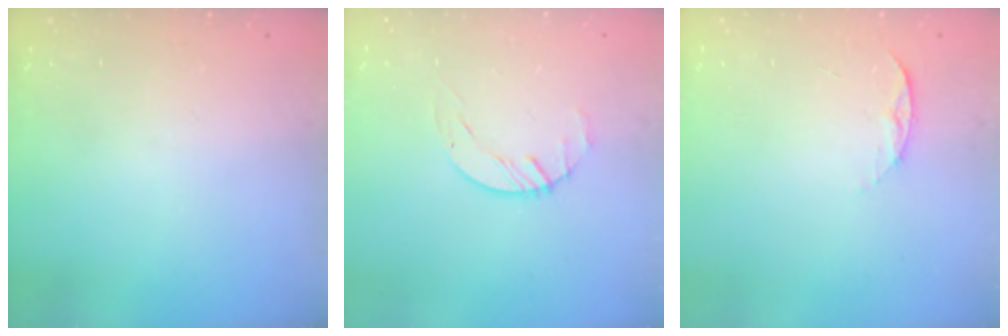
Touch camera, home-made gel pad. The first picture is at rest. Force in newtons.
{"total": 1.7, "press": 1.7, "slide": 0.3}
{"total": 5.2, "press": 5.2, "slide": 0.6}